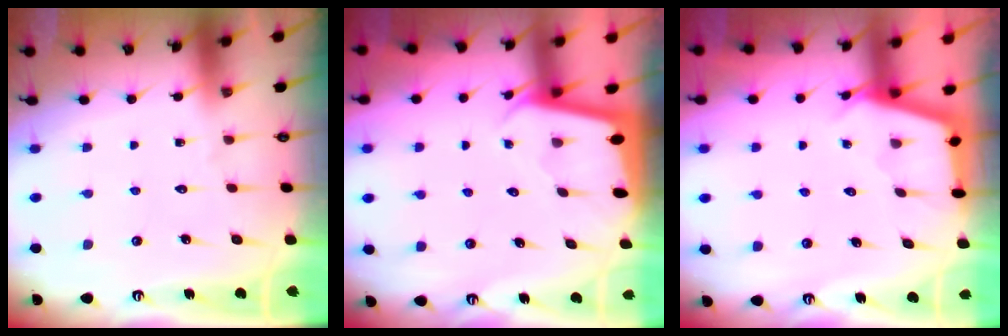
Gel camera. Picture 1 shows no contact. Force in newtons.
{"total": 2.0, "press": 2.0, "slide": 0.1}
{"total": 2.8, "press": 2.8, "slide": 0.4}